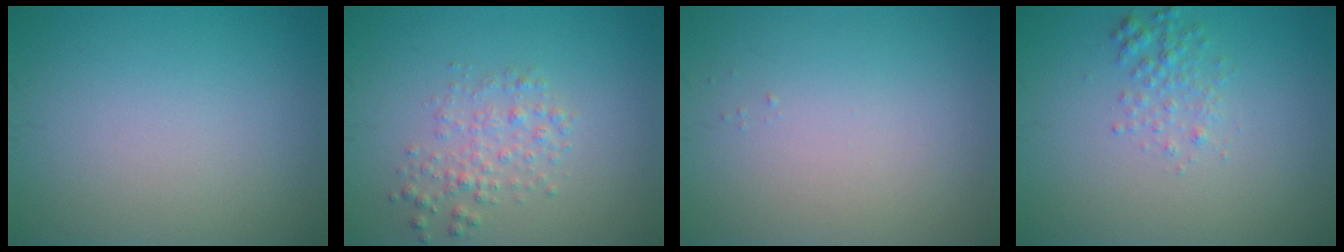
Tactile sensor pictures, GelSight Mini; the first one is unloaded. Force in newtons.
{"total": 2.3, "press": 2.3, "slide": 0.0}
{"total": 0.0}
{"total": 1.8, "press": 1.8, "slide": 0.1}